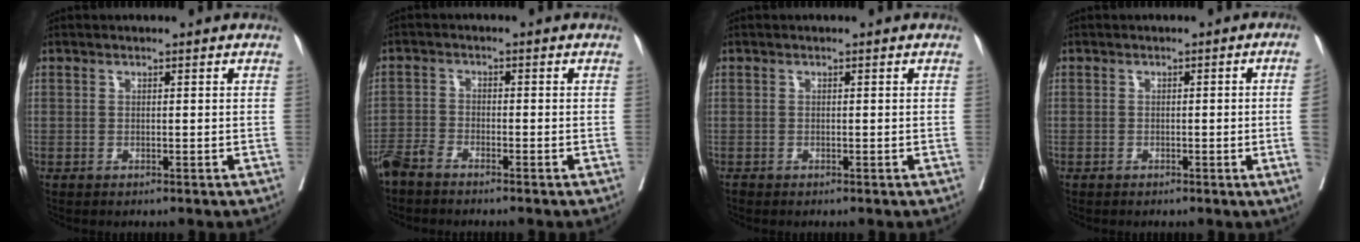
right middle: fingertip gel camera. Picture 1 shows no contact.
{"total": 3.4, "force": [-3.1, 0.1, 1.3], "torque": [-0.025, -0.006, -0.066]}
{"total": 0.0}
{"total": 4.0, "force": [-0.7, -1.1, 3.7], "torque": [-0.042, -0.004, -0.009]}